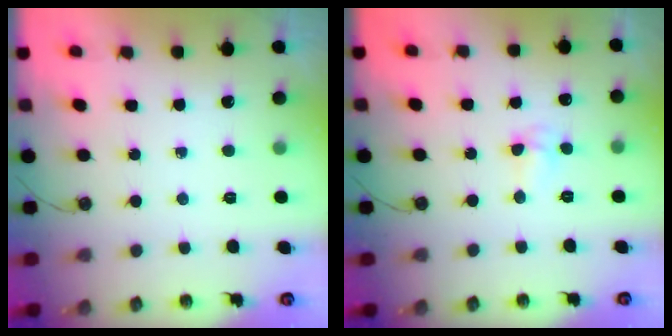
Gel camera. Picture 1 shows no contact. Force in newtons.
{"total": 4.6, "press": 4.6, "slide": 0.5}